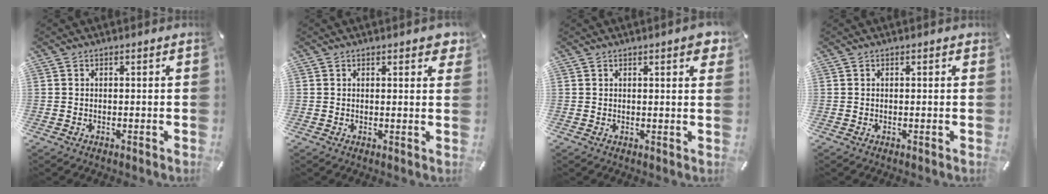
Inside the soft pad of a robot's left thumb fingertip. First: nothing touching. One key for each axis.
{"total": 2.1, "fx": 1.6, "fy": 0.9, "fz": 1.2, "tx": -0.011, "ty": -0.004, "tz": 0.025}
{"total": 3.3, "fx": 1.7, "fy": 0.8, "fz": 2.7, "tx": -0.039, "ty": -0.003, "tz": 0.025}
{"total": 0.0}